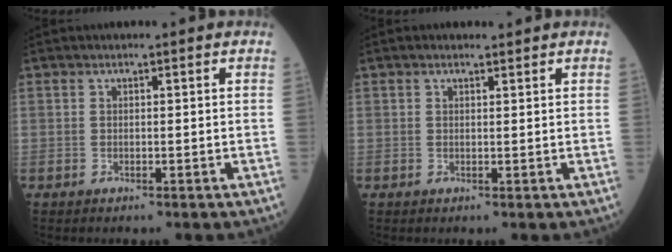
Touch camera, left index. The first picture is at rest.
{"total": 0.9, "force": [0.7, 0.4, 0.3], "torque": [-0.012, 0.007, 0.010]}